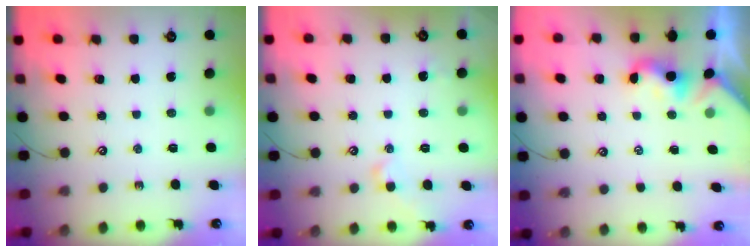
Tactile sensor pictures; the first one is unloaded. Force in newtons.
{"total": 2.6, "press": 2.5, "slide": 0.8}
{"total": 2.0, "press": 2.0, "slide": 0.6}